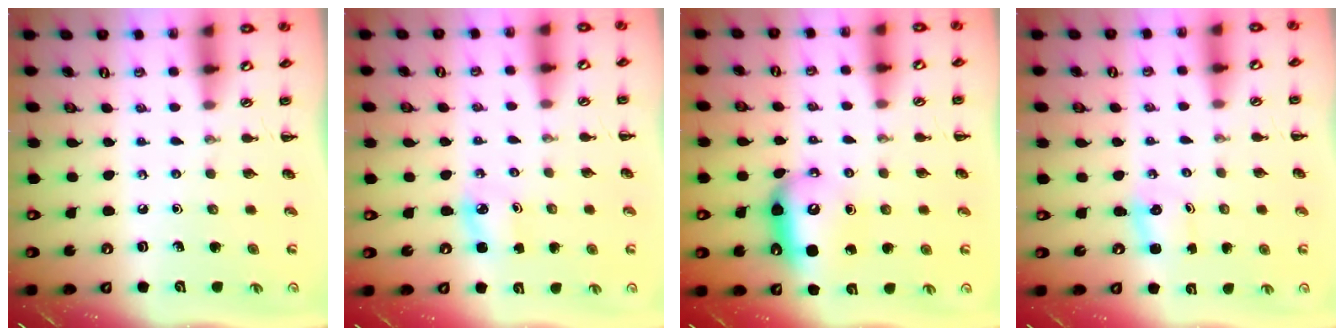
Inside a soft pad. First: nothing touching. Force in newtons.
{"total": 2.9, "press": 2.8, "slide": 0.5}
{"total": 8.4, "press": 8.4, "slide": 0.9}
{"total": 1.8, "press": 1.7, "slide": 0.6}